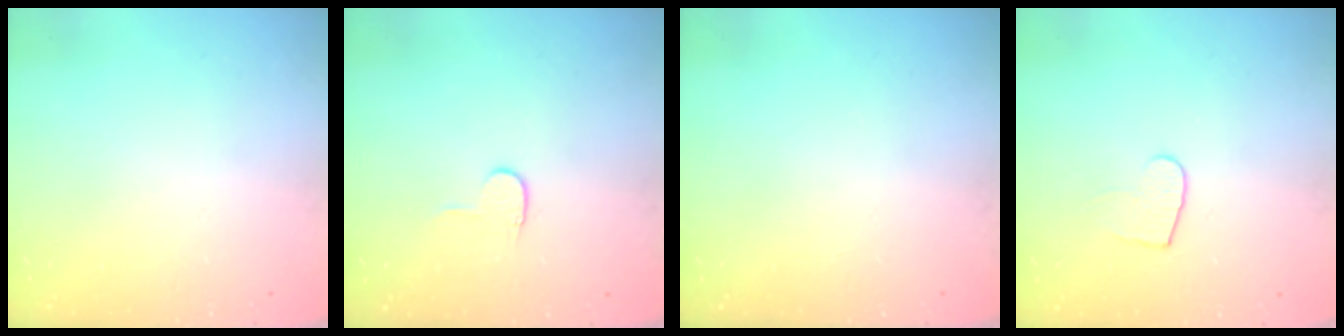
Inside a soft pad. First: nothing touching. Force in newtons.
{"total": 3.6, "press": 3.6, "slide": 0.4}
{"total": 0.0}
{"total": 6.0, "press": 6.0, "slide": 0.5}